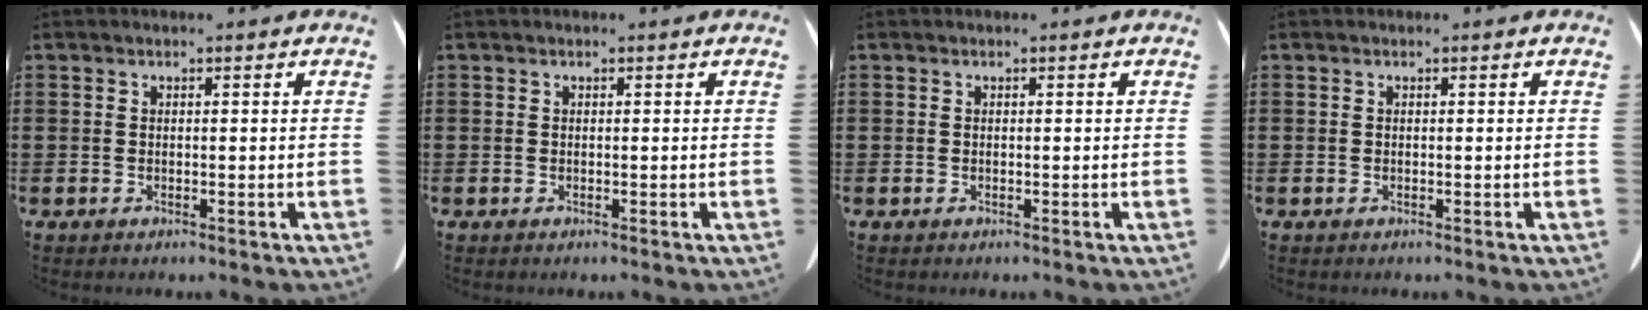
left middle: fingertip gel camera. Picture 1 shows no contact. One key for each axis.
{"total": 0.0}
{"total": 0.0}
{"total": 0.0}